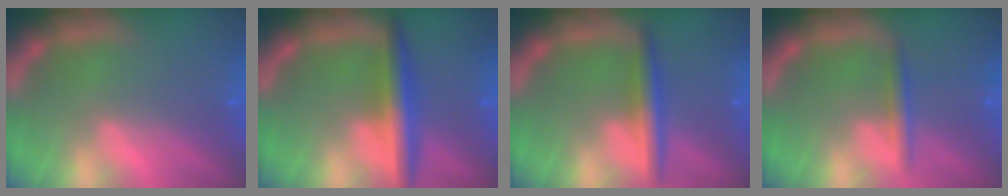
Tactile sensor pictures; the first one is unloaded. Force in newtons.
{"total": 5.0}
{"total": 3.5}
{"total": 1.9}